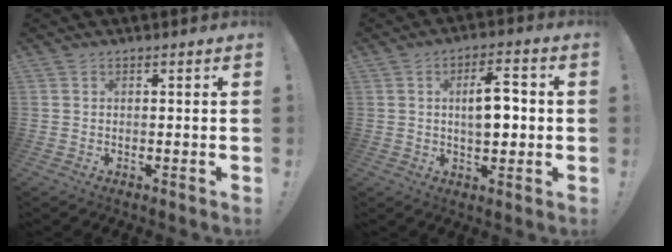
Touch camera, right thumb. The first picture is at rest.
{"total": 9.3, "force": [0.5, 4.4, 8.1], "torque": [-0.121, 0.003, 0.002]}